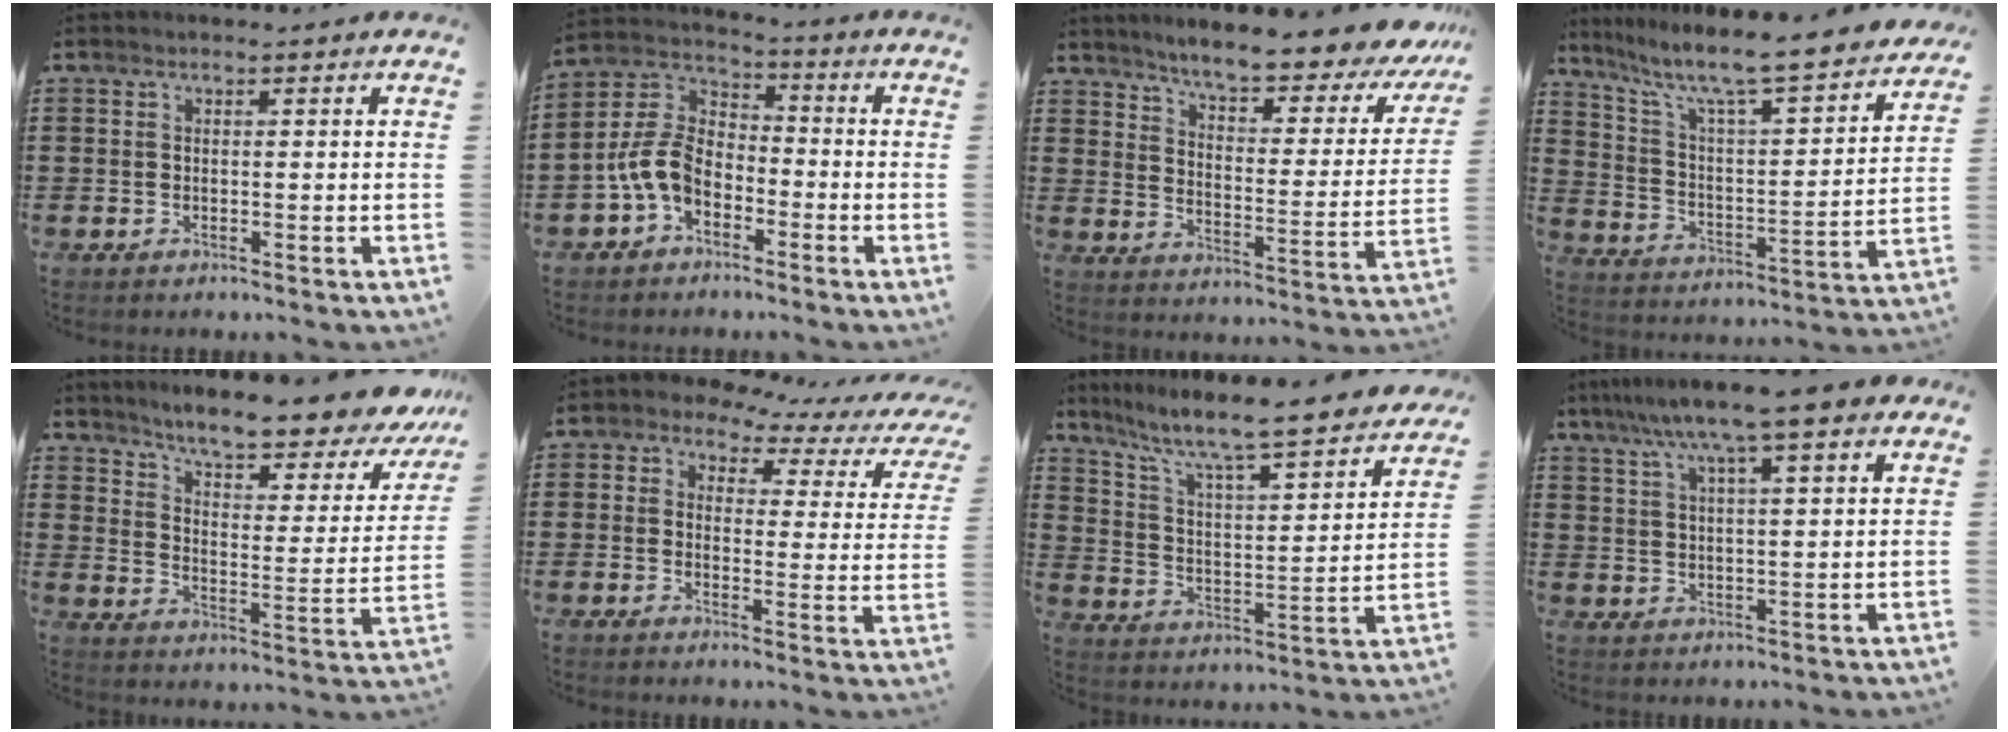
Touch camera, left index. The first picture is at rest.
{"total": 7.7, "force": [-3.5, 5.0, 4.8], "torque": [-0.140, -0.006, -0.078]}
{"total": 6.9, "force": [6.1, 0.4, 3.3], "torque": [-0.076, -0.047, 0.096]}
{"total": 8.7, "force": [7.1, 0.6, 4.9], "torque": [-0.117, -0.059, 0.111]}
{"total": 8.3, "force": [7.2, 0.6, 4.2], "torque": [-0.087, -0.055, 0.112]}
{"total": 3.3, "force": [2.2, 1.6, 1.9], "torque": [-0.047, -0.011, 0.028]}
{"total": 7.1, "force": [6.0, 0.0, 3.7], "torque": [-0.100, -0.052, 0.091]}
{"total": 9.2, "force": [6.9, 0.8, 6.0], "torque": [-0.127, -0.018, 0.119]}